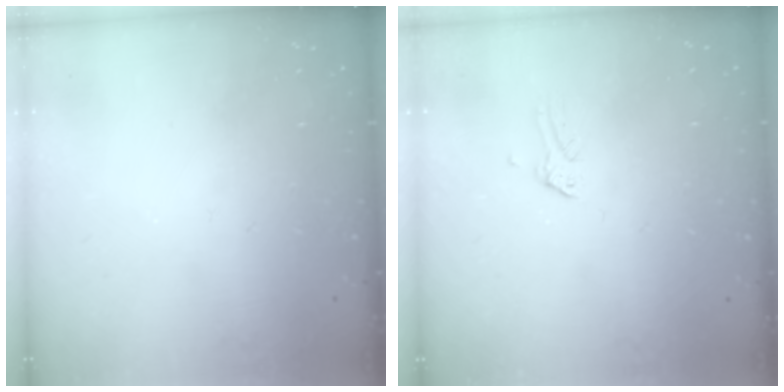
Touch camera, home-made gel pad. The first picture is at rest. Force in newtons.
{"total": 0.0}